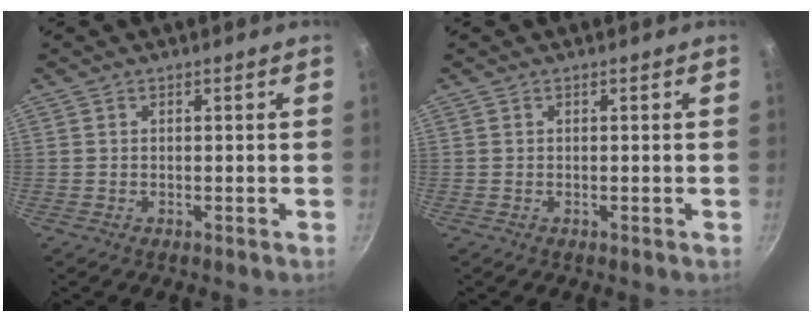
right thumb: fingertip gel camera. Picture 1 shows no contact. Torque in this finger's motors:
{"motor_torque": [0.00, 0.00, 0.00, 0.00, 0.00]}